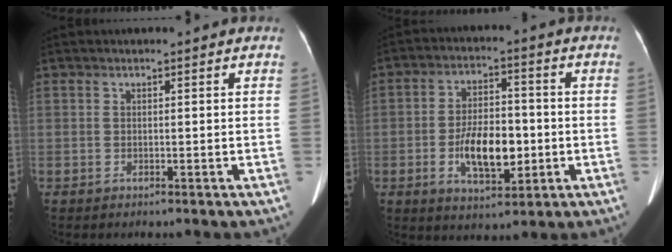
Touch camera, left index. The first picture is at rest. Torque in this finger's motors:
{"motor_torque": [0.60, 0.37, 0.34, 0.05]}